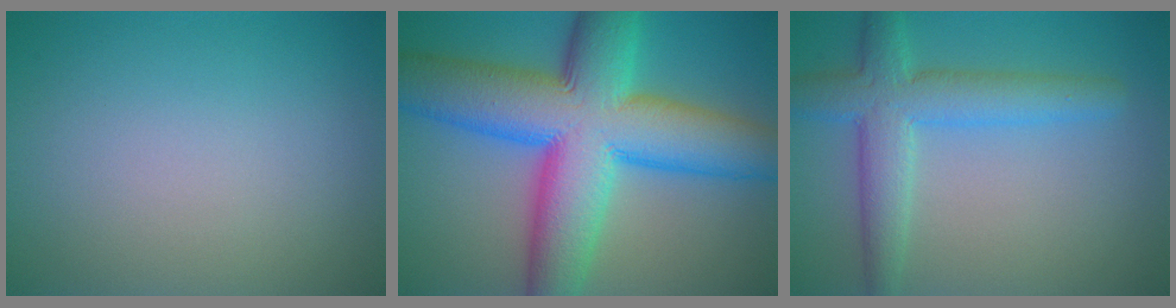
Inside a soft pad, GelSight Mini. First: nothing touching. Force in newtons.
{"total": 14.9, "press": 14.9, "slide": 0.3}
{"total": 5.4, "press": 5.4, "slide": 0.3}